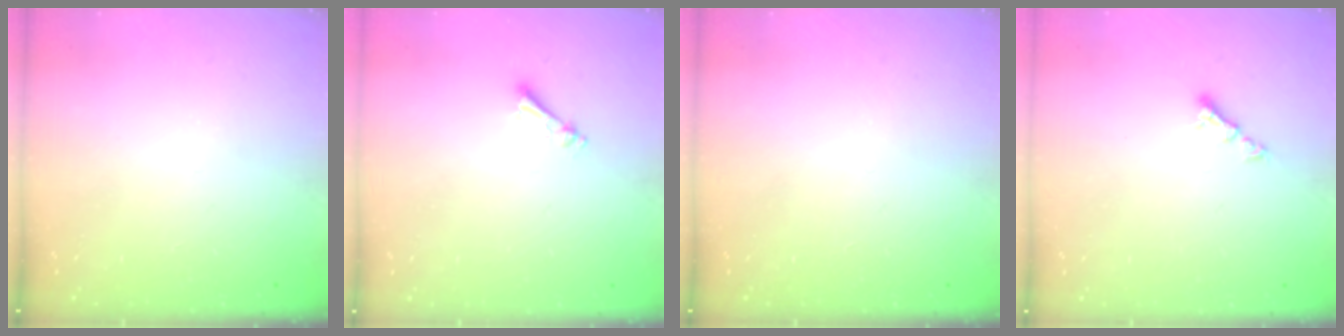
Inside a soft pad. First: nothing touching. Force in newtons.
{"total": 2.5, "press": 2.5, "slide": 0.4}
{"total": 0.0}
{"total": 3.5, "press": 3.5, "slide": 0.6}